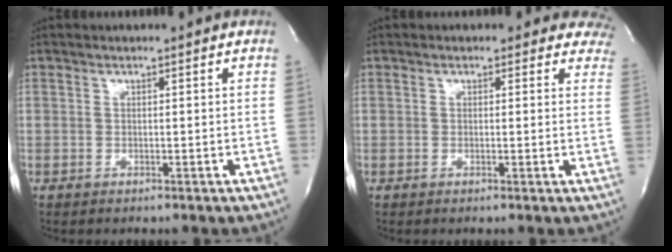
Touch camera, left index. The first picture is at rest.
{"total": 5.6, "force": [4.8, 3.0, 0.1], "torque": [0.041, -0.010, 0.014]}